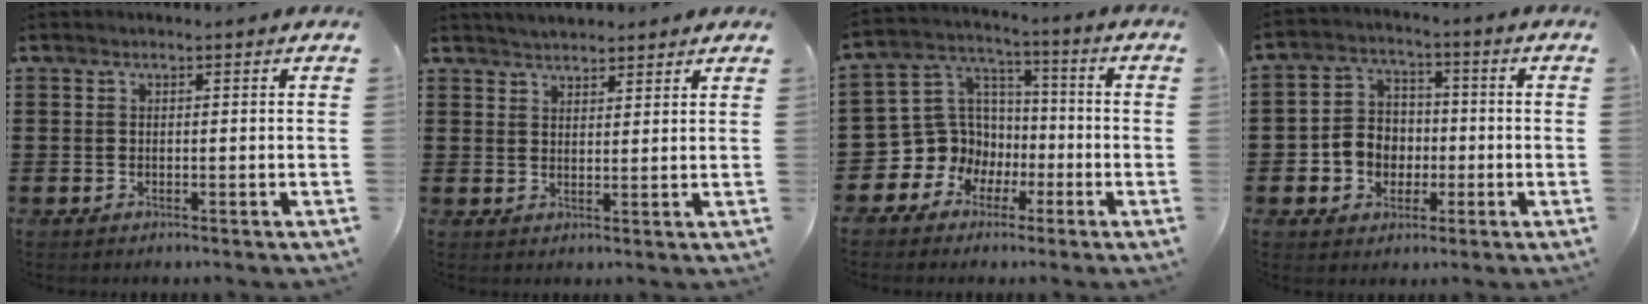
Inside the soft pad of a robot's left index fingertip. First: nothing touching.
{"total": 2.8, "force": [2.7, 0.3, 0.1], "torque": [-0.009, -0.002, 0.052]}
{"total": 9.2, "force": [-2.4, 8.8, 1.1], "torque": [-0.074, -0.002, -0.041]}
{"total": 5.7, "force": [-1.3, 5.3, 1.7], "torque": [-0.048, 0.022, -0.023]}